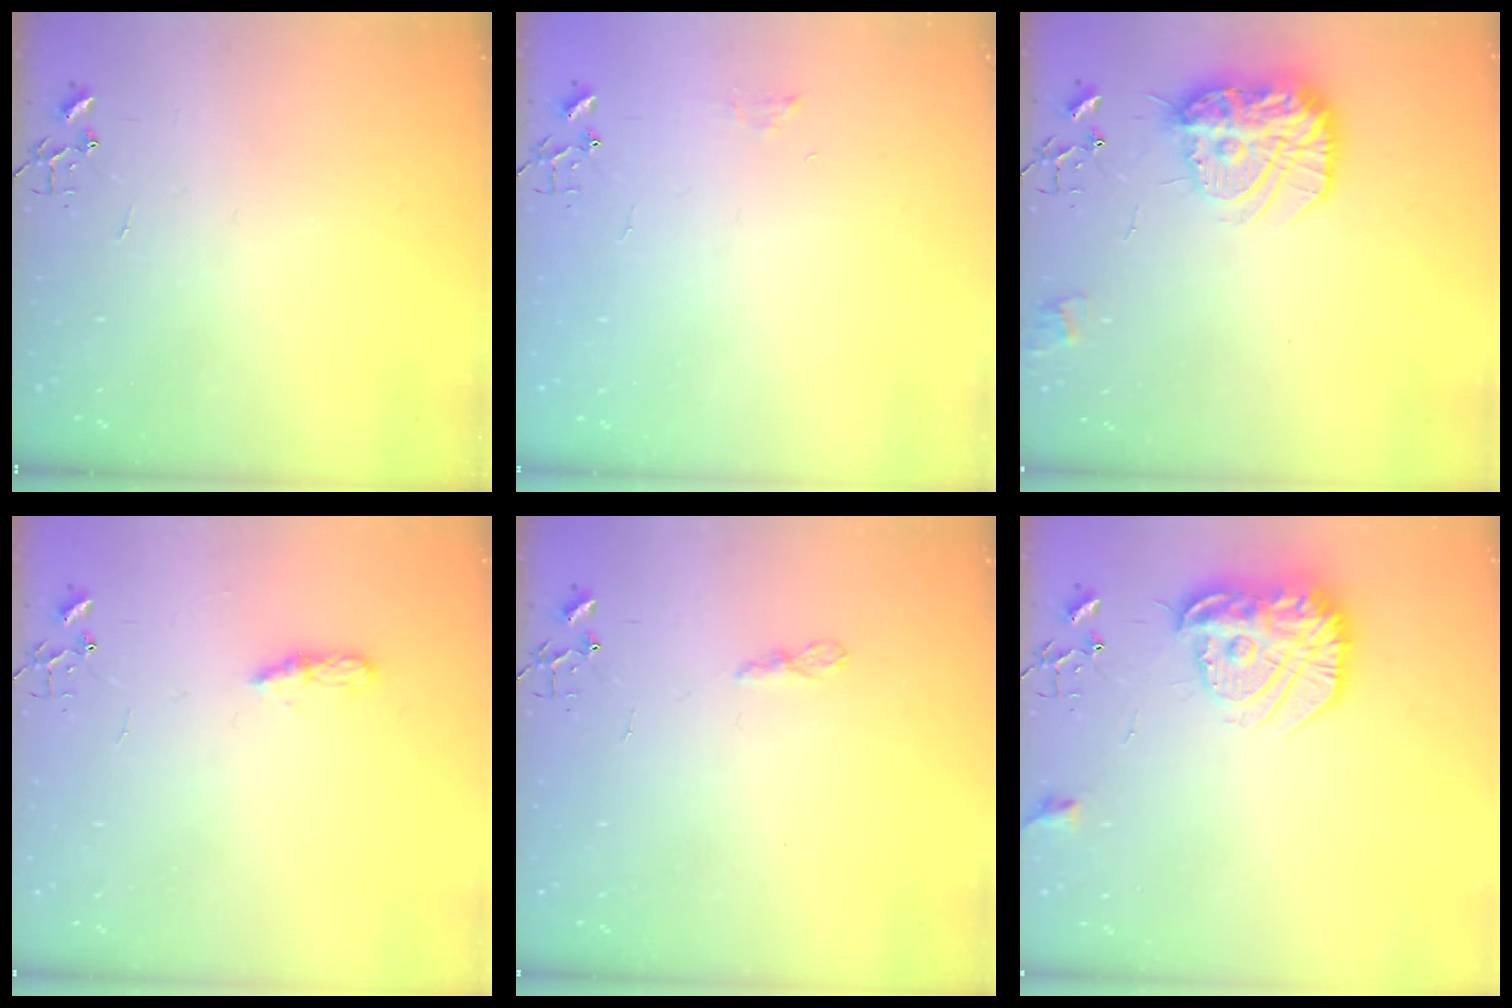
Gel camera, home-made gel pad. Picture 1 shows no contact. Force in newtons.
{"total": 6.3, "press": 6.3, "slide": 0.7}
{"total": 16.5, "press": 16.5, "slide": 1.4}
{"total": 4.9, "press": 4.8, "slide": 0.6}
{"total": 4.8, "press": 4.7, "slide": 0.6}
{"total": 17.6, "press": 17.6, "slide": 1.3}